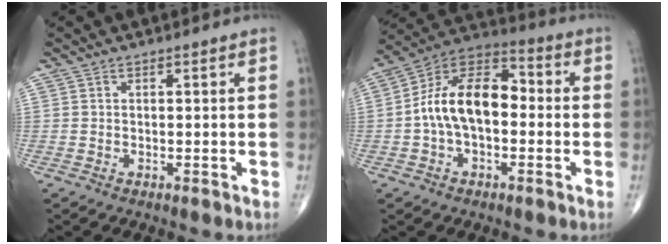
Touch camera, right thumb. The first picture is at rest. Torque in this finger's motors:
{"motor_torque": [0.19, 0.19, 0.85, -0.26, 0.40]}